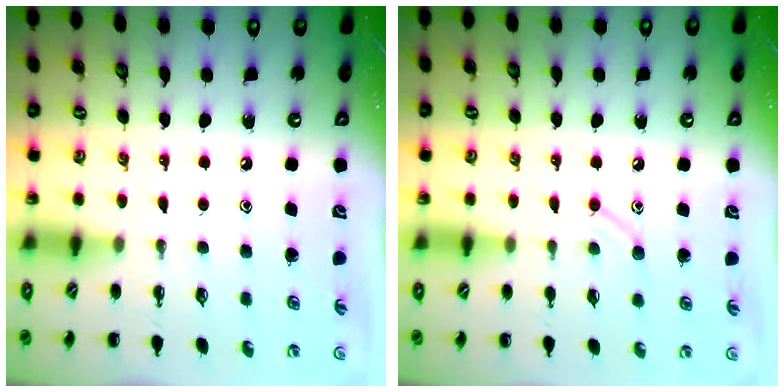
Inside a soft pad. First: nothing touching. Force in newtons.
{"total": 7.2, "press": 7.1, "slide": 1.5}